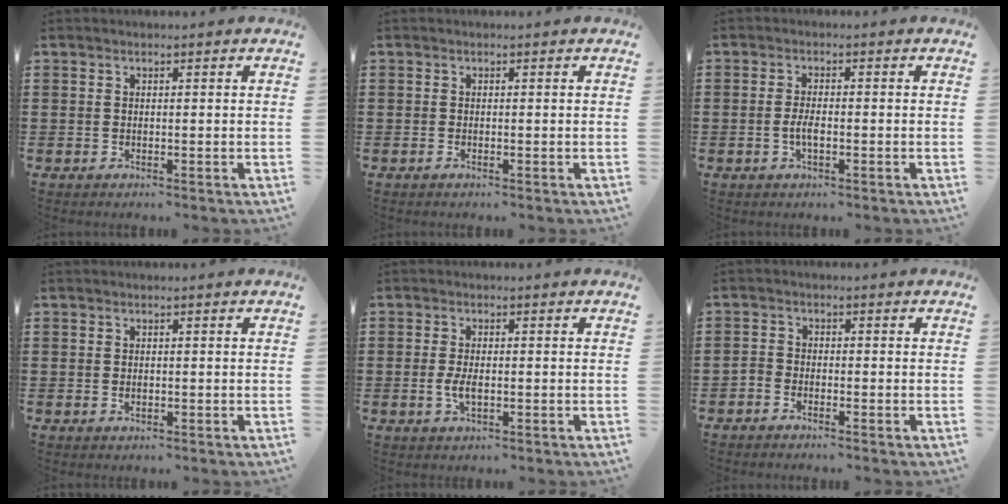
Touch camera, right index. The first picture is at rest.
{"total": 0.0}
{"total": 2.7, "force": [-0.7, 0.8, 2.5], "torque": [-0.053, -0.001, -0.016]}
{"total": 0.7, "force": [-0.1, 0.3, 0.6], "torque": [-0.015, -0.004, -0.001]}
{"total": 3.1, "force": [-0.5, 1.2, 2.8], "torque": [-0.061, -0.007, -0.009]}
{"total": 1.6, "force": [-1.5, 0.4, 0.2], "torque": [-0.008, 0.003, -0.031]}